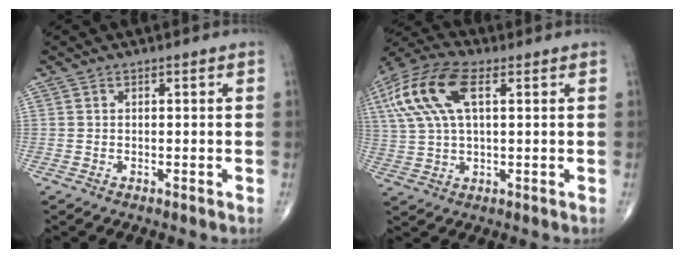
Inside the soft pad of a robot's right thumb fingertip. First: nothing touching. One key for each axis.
{"total": 14.8, "fx": 4.8, "fy": 6.8, "fz": 12.3, "tx": -0.276, "ty": 0.020, "tz": 0.086}